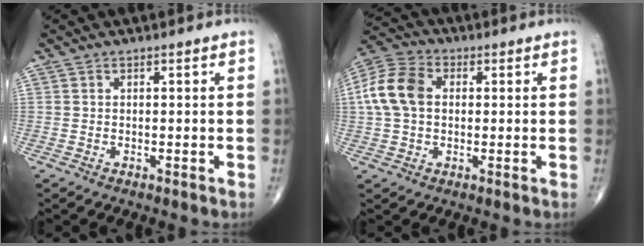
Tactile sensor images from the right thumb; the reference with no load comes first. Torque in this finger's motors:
{"motor_torque": [-0.39, 0.80, 0.76, 0.17, 0.12]}